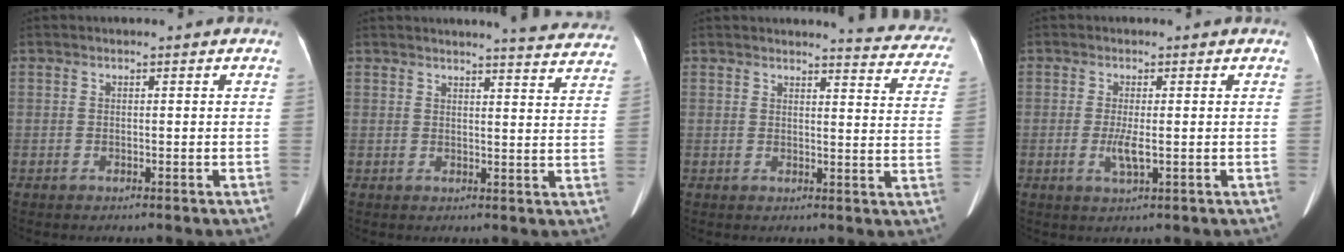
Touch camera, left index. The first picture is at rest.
{"total": 12.8, "force": [12.4, 0.7, 3.1], "torque": [-0.022, -0.056, 0.114]}
{"total": 10.5, "force": [10.2, 1.3, 2.0], "torque": [-0.001, -0.055, 0.086]}
{"total": 2.8, "force": [-0.5, 0.4, 2.8], "torque": [-0.058, -0.007, -0.004]}